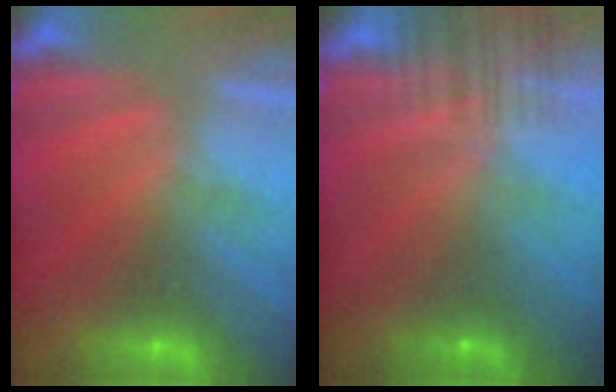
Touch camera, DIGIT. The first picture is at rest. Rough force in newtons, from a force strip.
{"total": 10.5}